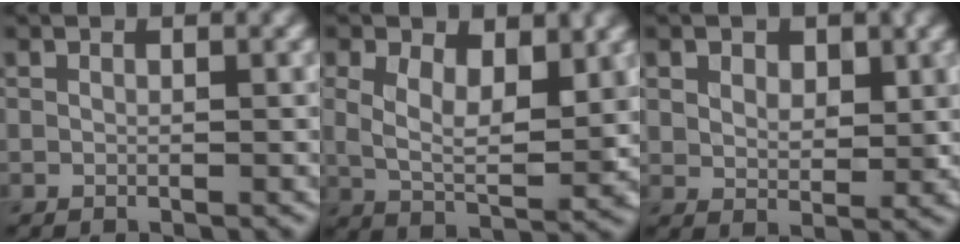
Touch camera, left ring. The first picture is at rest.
{"total": 6.0, "force": [1.9, 3.2, 4.7], "torque": [-0.091, -0.007, 0.035]}
{"total": 3.4, "force": [1.7, 2.3, 1.9], "torque": [-0.030, 0.002, 0.020]}